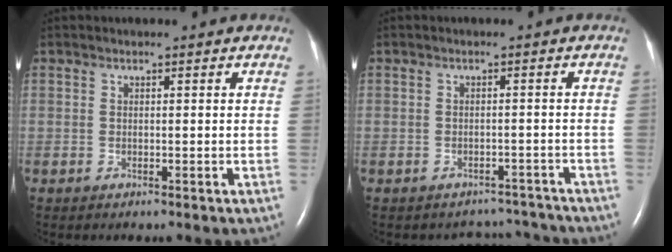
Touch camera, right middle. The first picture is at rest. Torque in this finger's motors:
{"motor_torque": [0.20, -0.22, 0.00, 0.00]}